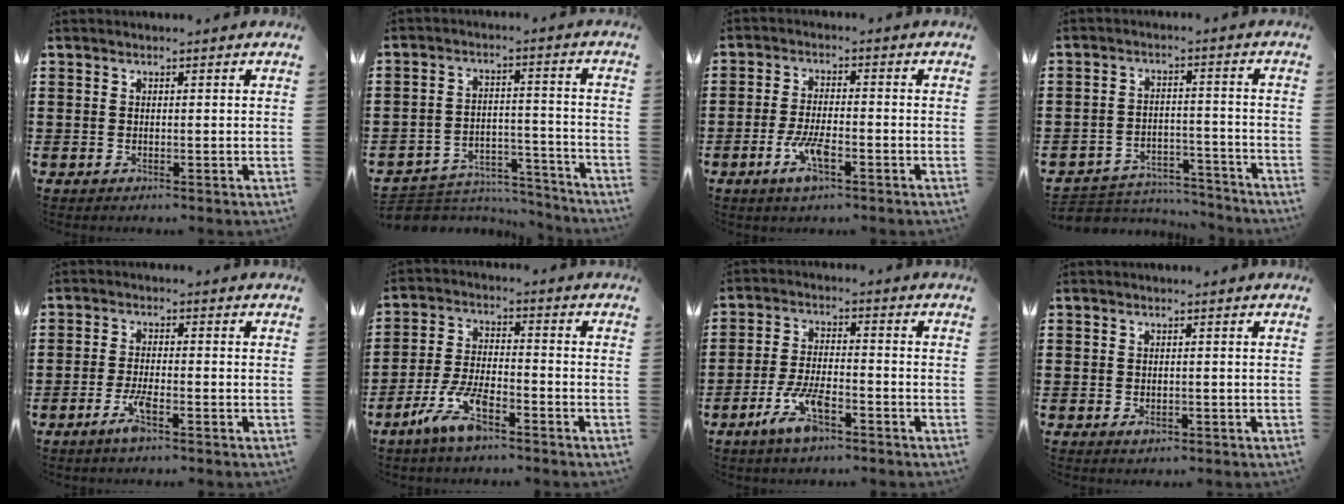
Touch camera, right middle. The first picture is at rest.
{"total": 5.3, "force": [-5.2, 1.2, 0.2], "torque": [-0.005, 0.013, -0.106]}
{"total": 5.9, "force": [-2.7, 1.8, 4.9], "torque": [-0.105, -0.003, -0.053]}
{"total": 4.7, "force": [-4.6, 1.0, 0.1], "torque": [-0.012, 0.008, -0.100]}
{"total": 4.0, "force": [-2.2, 0.7, 3.3], "torque": [-0.068, -0.004, -0.042]}
{"total": 7.7, "force": [-4.9, 2.4, 5.4], "torque": [-0.128, -0.002, -0.095]}
{"total": 7.6, "force": [-4.2, 2.6, 5.7], "torque": [-0.130, -0.003, -0.081]}
{"total": 0.9, "force": [-0.4, 0.5, 0.6], "torque": [-0.013, -0.004, -0.007]}